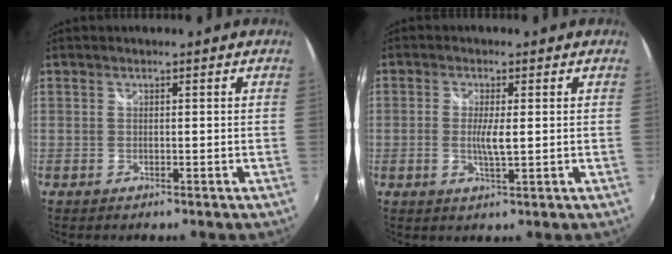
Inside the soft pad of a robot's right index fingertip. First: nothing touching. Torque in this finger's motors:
{"motor_torque": [0.06, 0.11, 0.11, 0.06]}